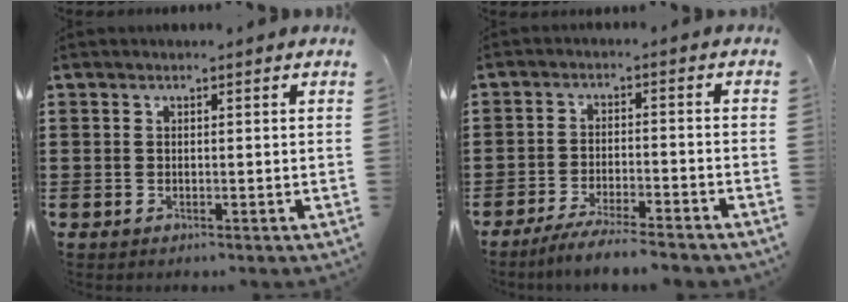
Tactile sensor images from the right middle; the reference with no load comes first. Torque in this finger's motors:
{"motor_torque": [1.63, -0.51, 0.24, 0.11]}